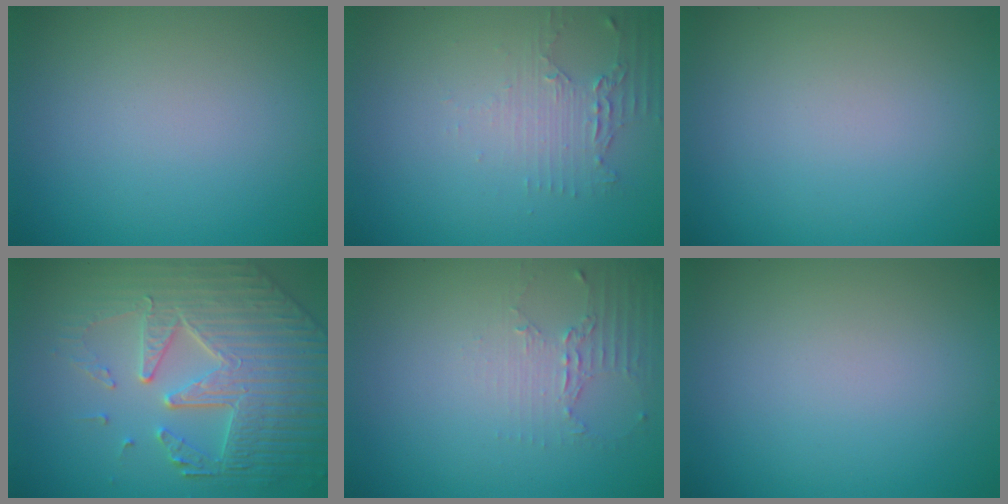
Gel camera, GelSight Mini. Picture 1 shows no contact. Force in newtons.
{"total": 2.0, "press": 1.6, "slide": 1.1}
{"total": 0.0}
{"total": 7.8, "press": 5.9, "slide": 5.1}
{"total": 2.0, "press": 1.5, "slide": 1.4}
{"total": 0.0}